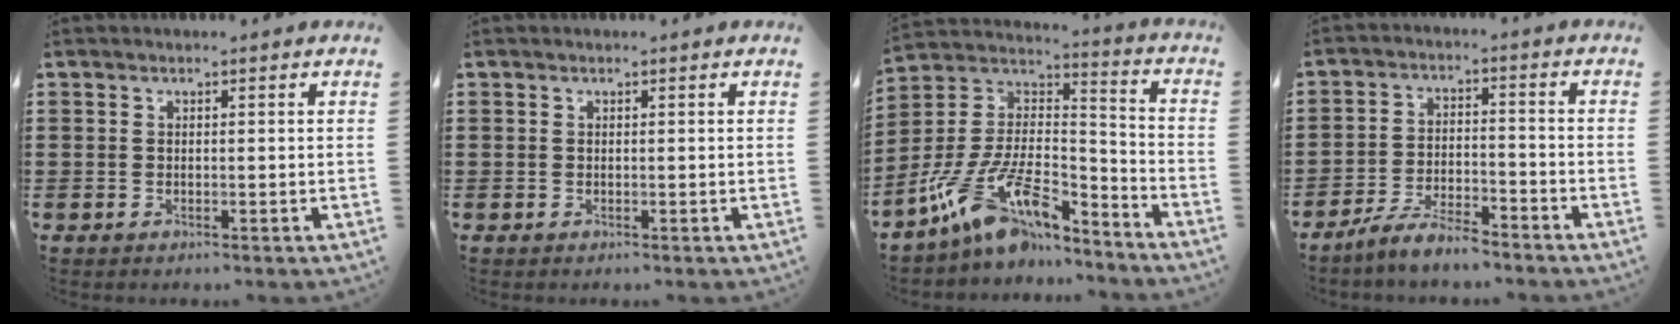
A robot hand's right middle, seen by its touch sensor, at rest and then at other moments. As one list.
[{"total": 0.0}, {"total": 12.4, "force": [-8.9, 3.7, 7.9], "torque": [-0.174, 0.000, -0.175]}, {"total": 5.7, "force": [-5.2, 0.7, 2.2], "torque": [-0.056, -0.001, -0.104]}]